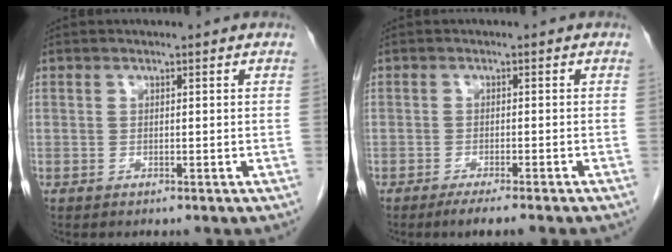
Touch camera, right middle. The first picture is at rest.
{"total": 4.3, "force": [-3.3, -0.3, 2.7], "torque": [-0.032, -0.007, -0.047]}